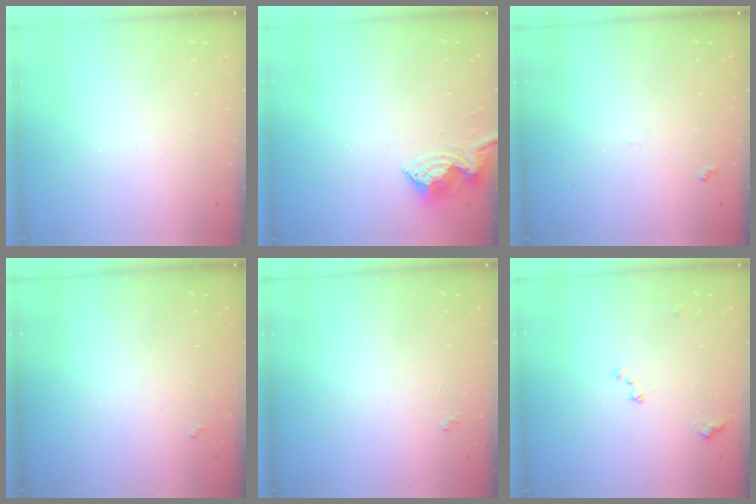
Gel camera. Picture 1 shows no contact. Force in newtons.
{"total": 9.0, "press": 9.0, "slide": 0.3}
{"total": 4.9, "press": 4.8, "slide": 0.4}
{"total": 3.5, "press": 3.5, "slide": 0.5}
{"total": 2.3, "press": 2.3, "slide": 0.4}
{"total": 8.7, "press": 8.6, "slide": 1.1}